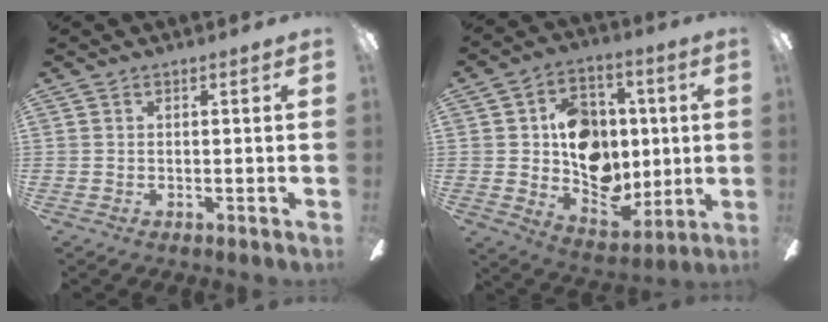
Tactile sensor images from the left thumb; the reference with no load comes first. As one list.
[{"total": 15.2, "force": [2.1, 12.7, 8.2], "torque": [-0.112, 0.002, 0.056]}]